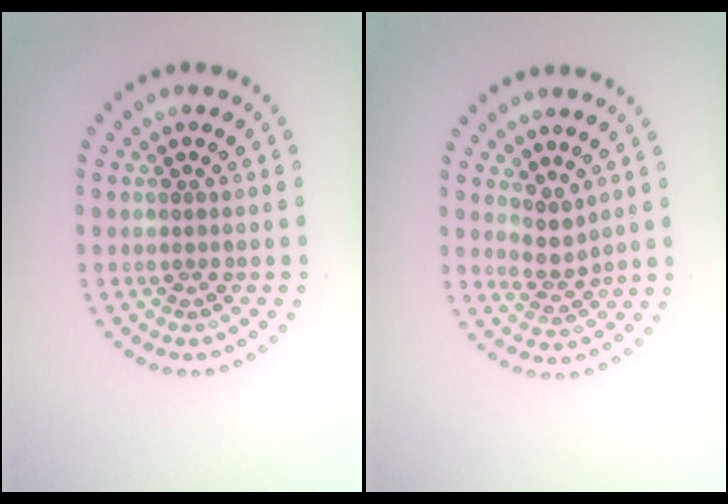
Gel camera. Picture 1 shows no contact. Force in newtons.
{"total": 2.2, "press": 1.6, "slide": 1.5}